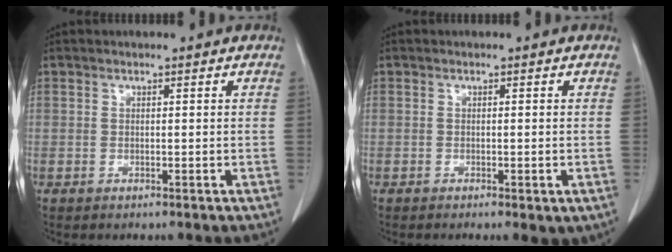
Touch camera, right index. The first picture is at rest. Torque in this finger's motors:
{"motor_torque": [0.51, -0.43, 0.21, 0.02]}